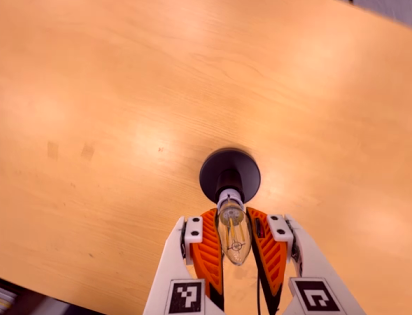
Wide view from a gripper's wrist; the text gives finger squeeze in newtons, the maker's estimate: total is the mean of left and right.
{"total": 19.8, "left": 19.3, "right": 20.4}